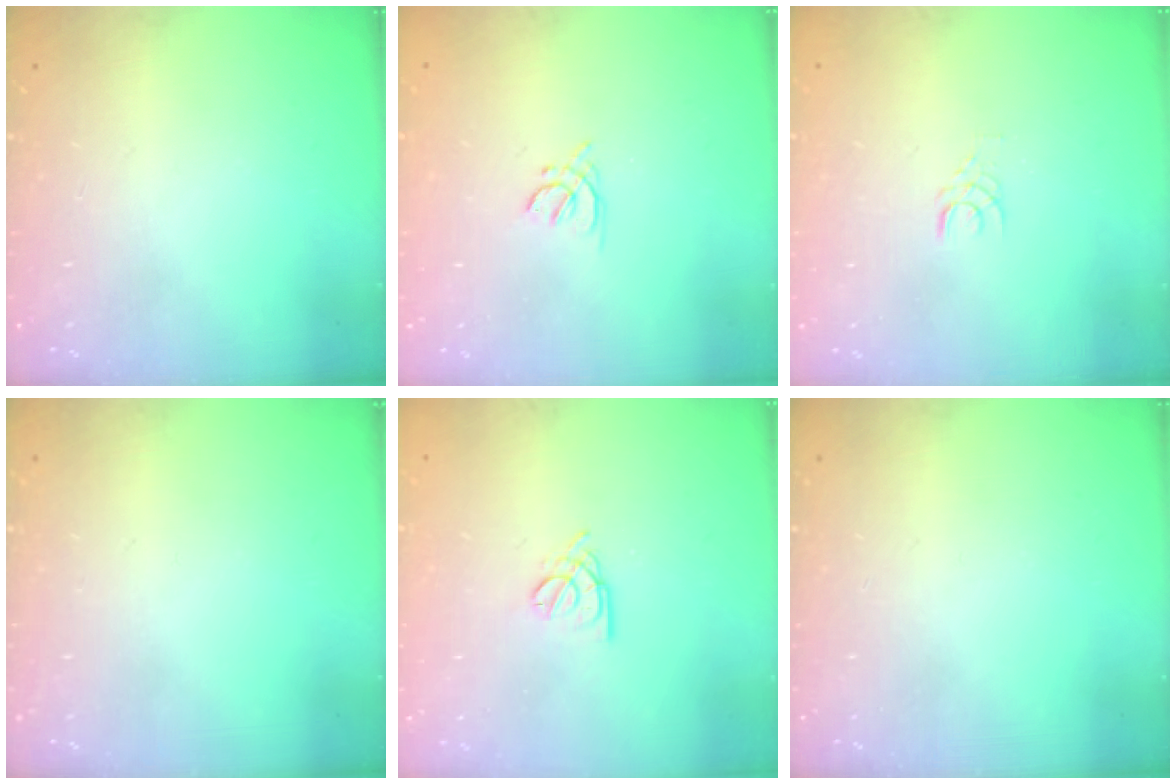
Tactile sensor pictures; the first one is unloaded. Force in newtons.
{"total": 1.8, "press": 1.7, "slide": 0.5}
{"total": 3.2, "press": 3.2, "slide": 0.4}
{"total": 0.0}
{"total": 2.8, "press": 2.7, "slide": 0.5}
{"total": 0.0}